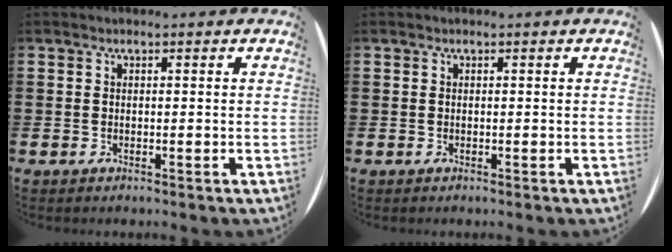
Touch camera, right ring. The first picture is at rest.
{"total": 0.0}